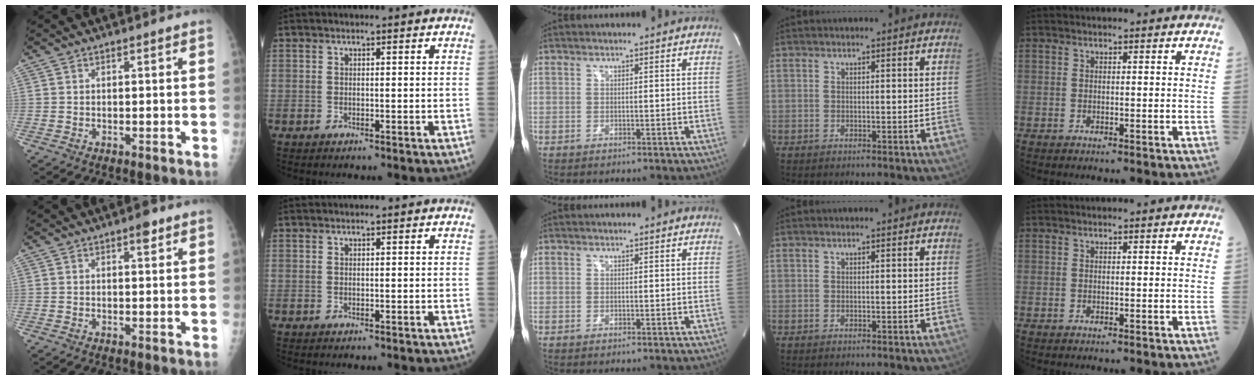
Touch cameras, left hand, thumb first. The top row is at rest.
{"thumb": {"total": 2.2, "force": [1.4, 0.8, 1.6], "torque": [-0.017, -0.005, 0.018]}}